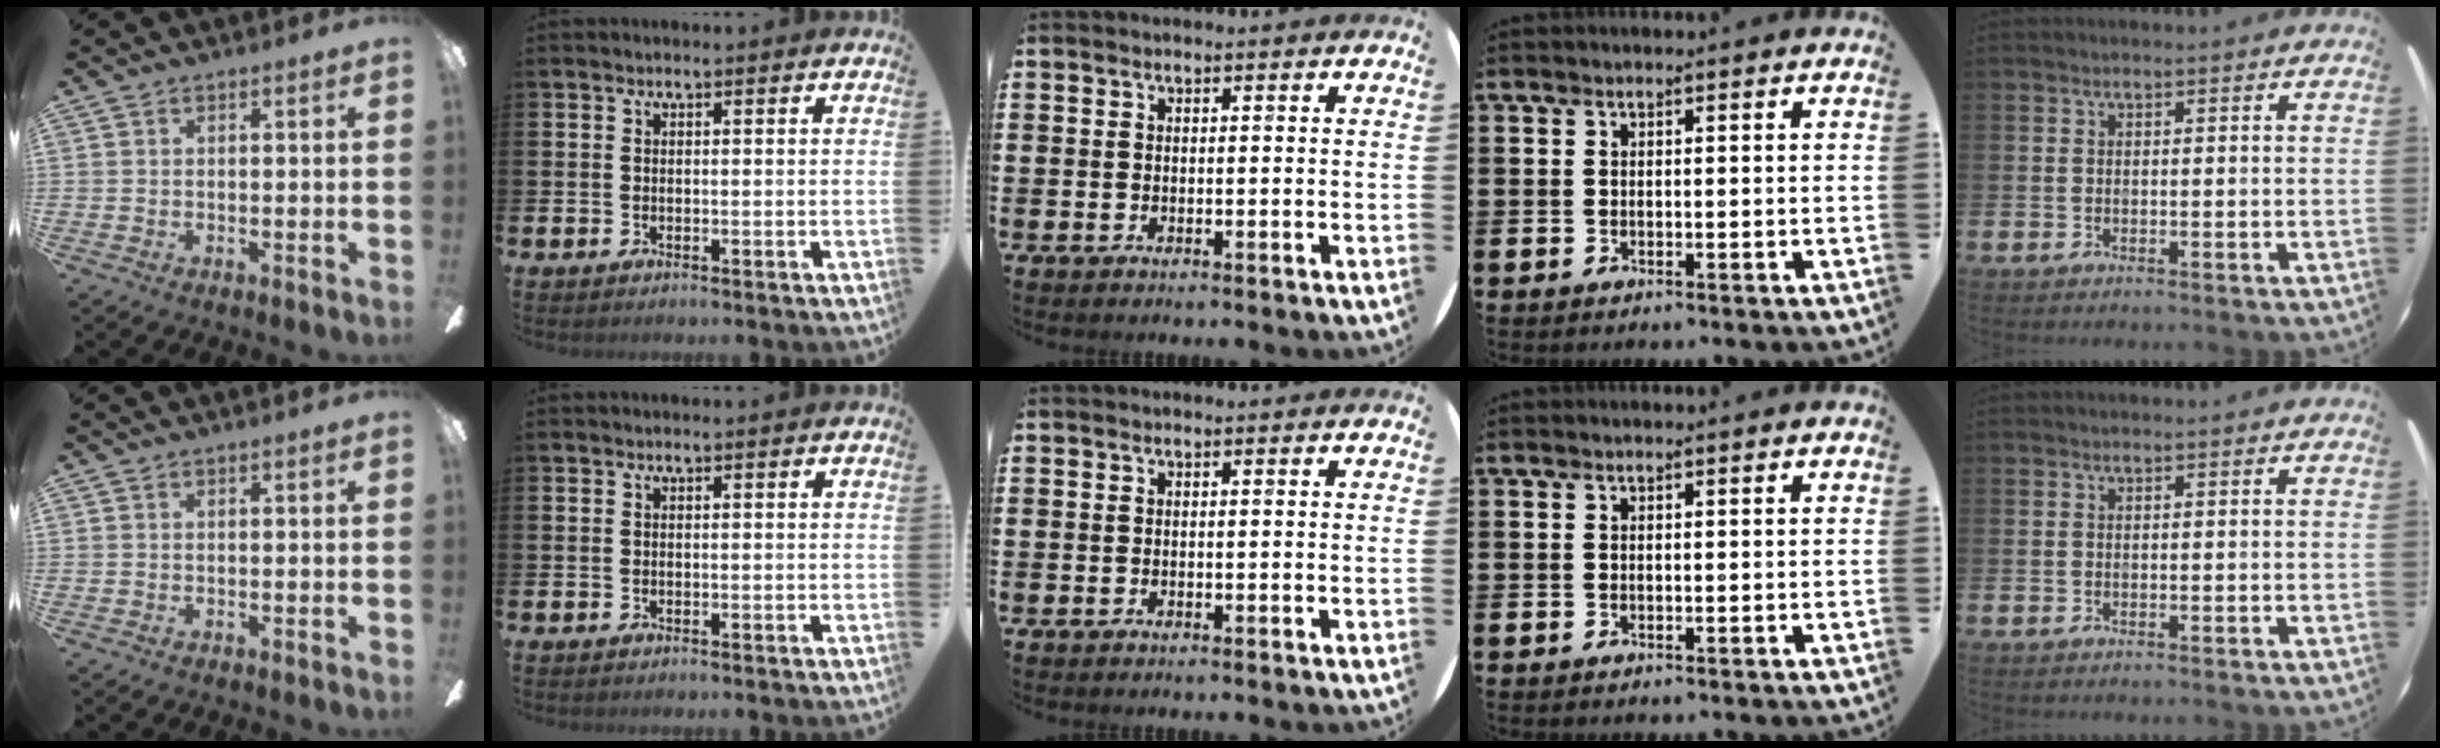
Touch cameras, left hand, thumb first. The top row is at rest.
{}